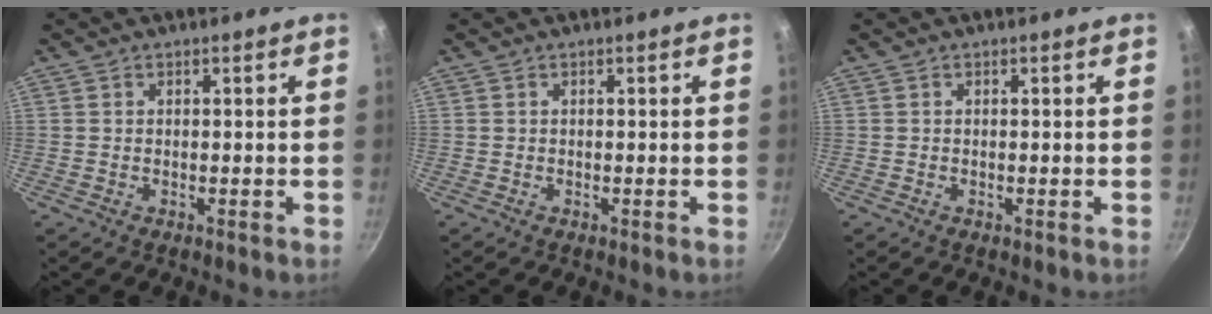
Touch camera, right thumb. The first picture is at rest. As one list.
[{"total": 0.0}, {"total": 0.0}]